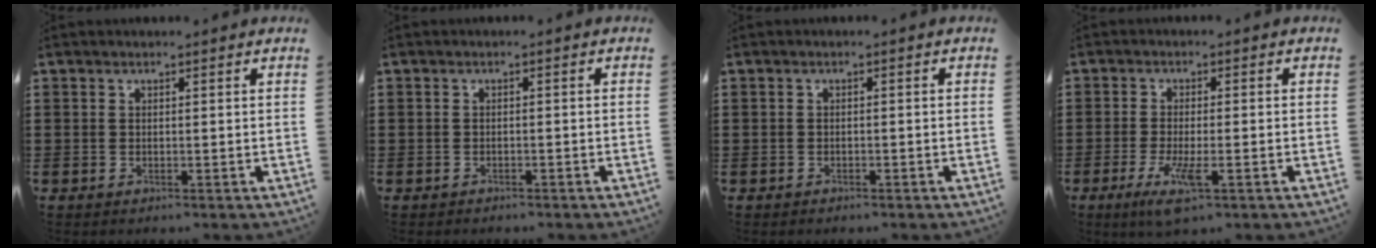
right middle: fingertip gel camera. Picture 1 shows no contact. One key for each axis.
{"total": 0.7, "fx": -0.7, "fy": 0.3, "fz": 0.0, "tx": -0.001, "ty": 0.001, "tz": -0.016}
{"total": 0.8, "fx": -0.6, "fy": 0.5, "fz": -0.1, "tx": 0.001, "ty": 0.004, "tz": -0.015}
{"total": 5.2, "fx": -2.1, "fy": 0.9, "fz": 4.6, "tx": -0.101, "ty": -0.019, "tz": -0.039}